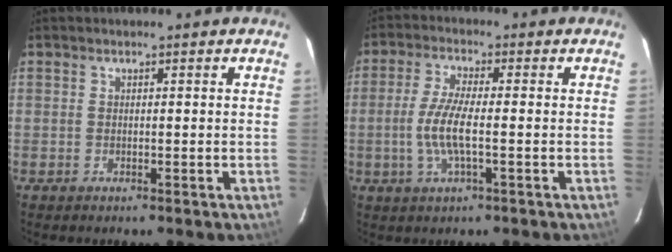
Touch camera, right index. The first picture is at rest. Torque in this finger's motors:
{"motor_torque": [1.43, -0.28, 0.82, 0.18]}